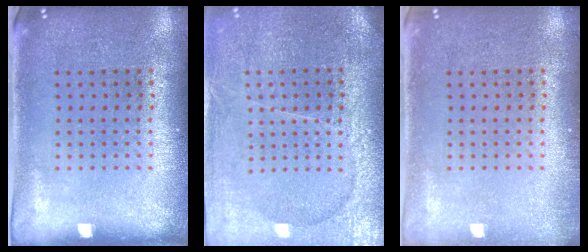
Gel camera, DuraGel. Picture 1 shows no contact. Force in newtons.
{"total": 3.5, "press": 3.2, "slide": 1.4}
{"total": 0.8, "press": 0.8, "slide": 0.0}